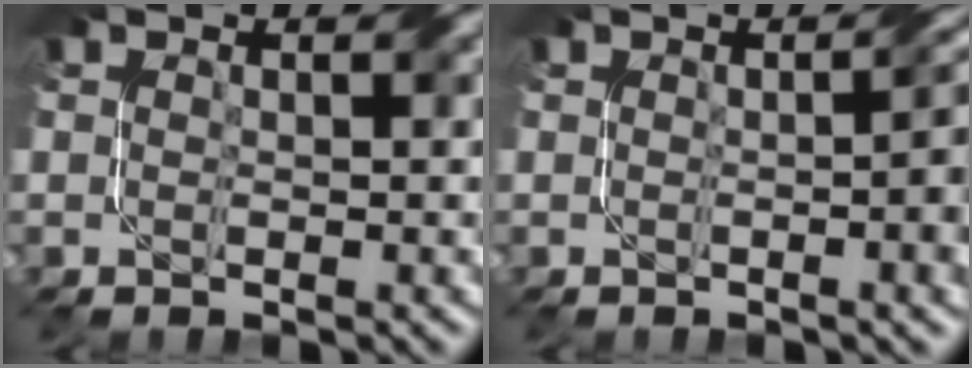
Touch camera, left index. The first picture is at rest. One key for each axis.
{"total": 5.6, "fx": -0.2, "fy": 1.9, "fz": 5.2, "tx": -0.039, "ty": 0.006, "tz": 0.000}